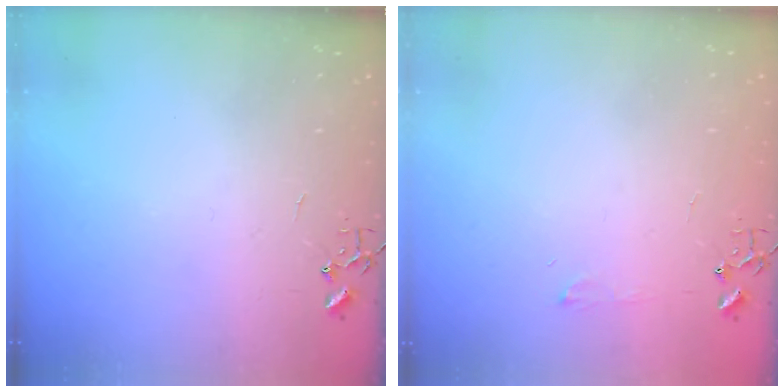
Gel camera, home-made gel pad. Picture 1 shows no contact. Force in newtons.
{"total": 4.2, "press": 4.2, "slide": 0.6}